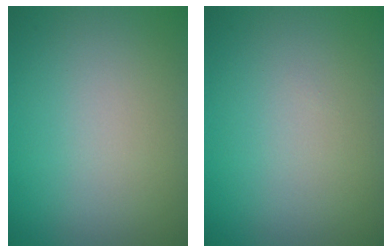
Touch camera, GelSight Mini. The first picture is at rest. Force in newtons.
{"total": 0.0}